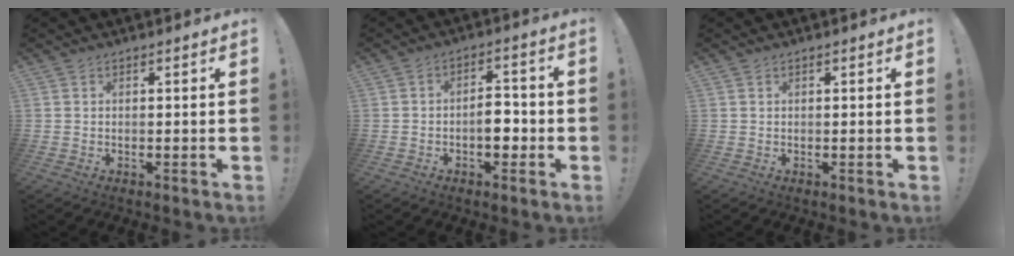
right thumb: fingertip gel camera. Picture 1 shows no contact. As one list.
[{"total": 6.8, "force": [-2.1, 4.1, 5.1], "torque": [-0.076, 0.015, -0.039]}, {"total": 0.0}]